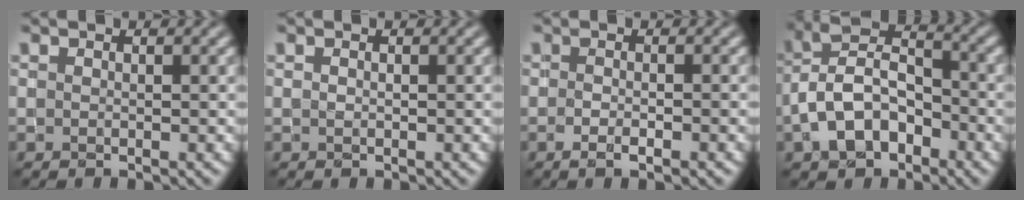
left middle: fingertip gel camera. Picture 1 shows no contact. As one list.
[{"total": 0.0}, {"total": 1.7, "force": [-0.8, 0.5, 1.4], "torque": [-0.017, -0.002, -0.010]}, {"total": 6.7, "force": [-2.9, 4.3, 4.3], "torque": [-0.083, 0.013, -0.063]}]